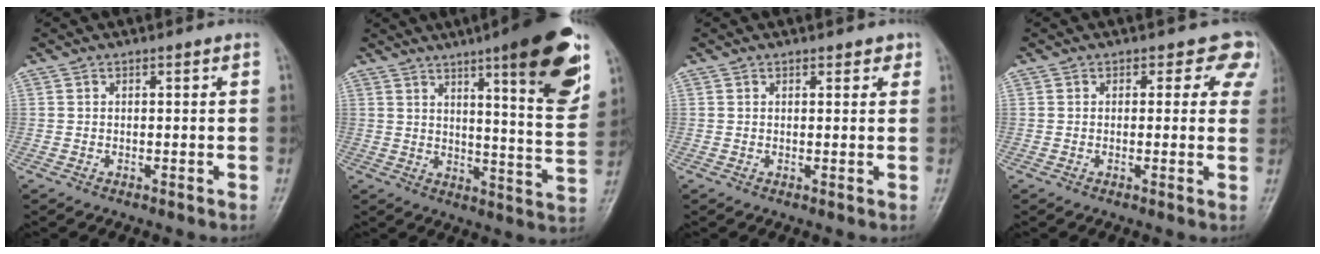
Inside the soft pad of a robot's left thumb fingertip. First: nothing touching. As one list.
[{"total": 19.5, "force": [10.6, 3.5, 15.9], "torque": [-0.187, -0.051, 0.149]}, {"total": 1.8, "force": [1.3, 1.0, 0.8], "torque": [0.007, -0.004, 0.011]}, {"total": 5.0, "force": [3.5, 3.4, 1.3], "torque": [0.031, -0.011, 0.014]}]